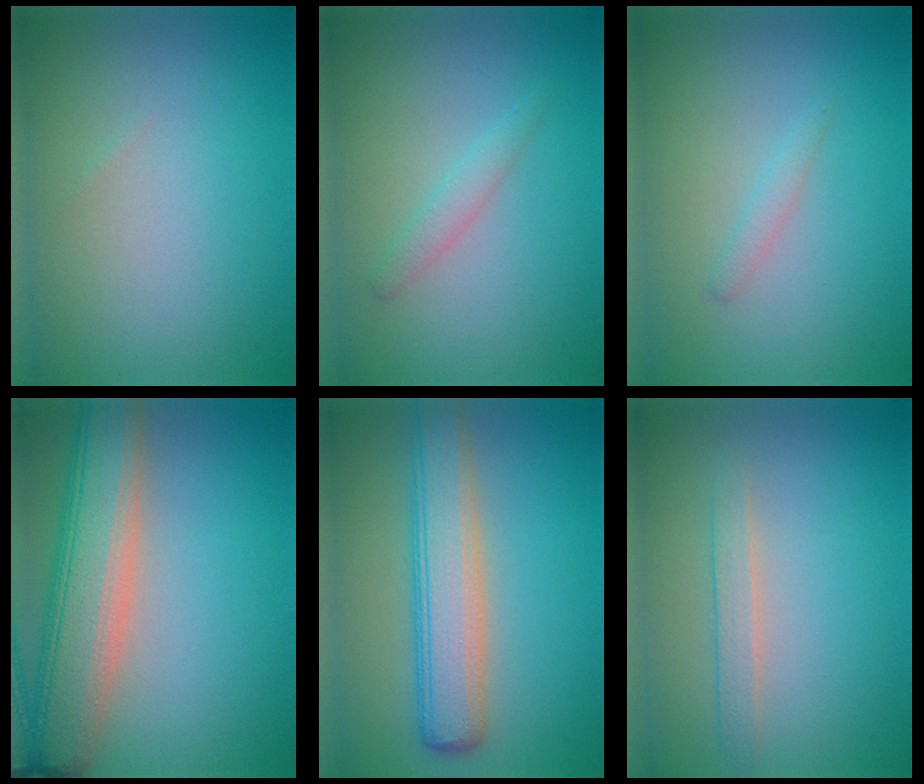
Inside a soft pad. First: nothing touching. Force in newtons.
{"total": 1.4, "press": 1.4, "slide": 0.0}
{"total": 0.9, "press": 0.9, "slide": 0.0}
{"total": 8.7, "press": 8.7, "slide": 0.6}
{"total": 5.9, "press": 5.9, "slide": 0.4}
{"total": 1.7, "press": 1.7, "slide": 0.0}